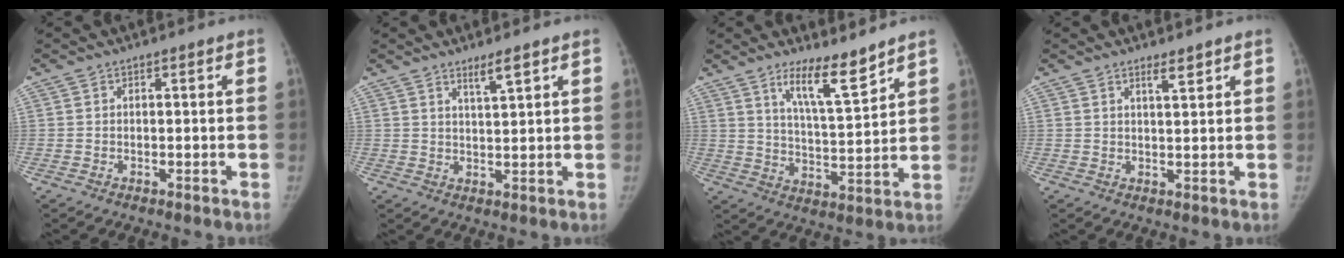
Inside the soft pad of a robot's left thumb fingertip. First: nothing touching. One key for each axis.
{"total": 3.2, "fx": 2.3, "fy": 0.2, "fz": 2.2, "tx": -0.038, "ty": -0.020, "tz": 0.043}
{"total": 9.3, "fx": 6.9, "fy": 1.4, "fz": 6.1, "tx": -0.096, "ty": -0.062, "tz": 0.125}
{"total": 2.3, "fx": 1.7, "fy": 0.4, "fz": 1.5, "tx": -0.021, "ty": -0.014, "tz": 0.030}